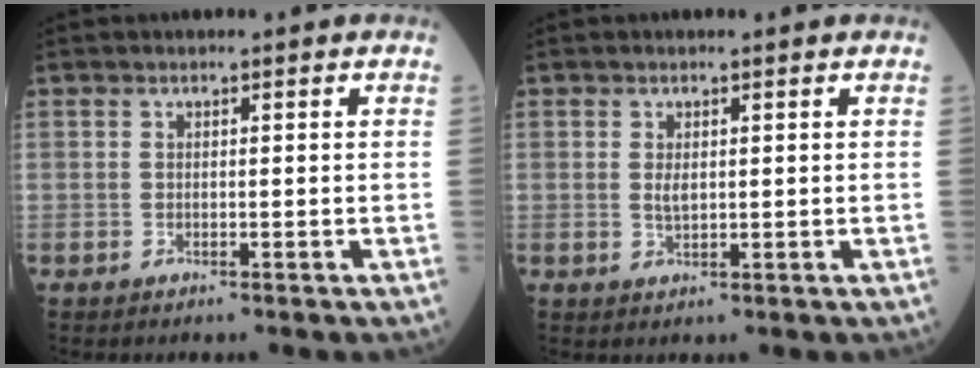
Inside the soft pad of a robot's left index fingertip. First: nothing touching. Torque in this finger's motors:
{"motor_torque": [0.52, -0.02, 0.21, 0.03]}